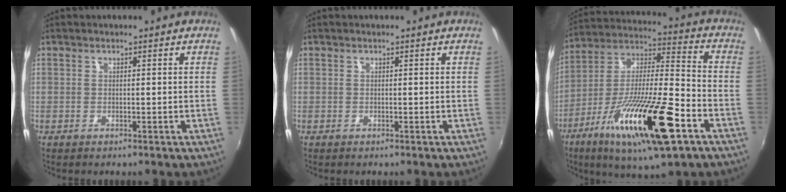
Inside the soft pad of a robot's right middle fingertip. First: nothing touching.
{"total": 0.0}
{"total": 23.5, "force": [-11.4, 5.2, 19.9], "torque": [-0.357, -0.042, -0.201]}